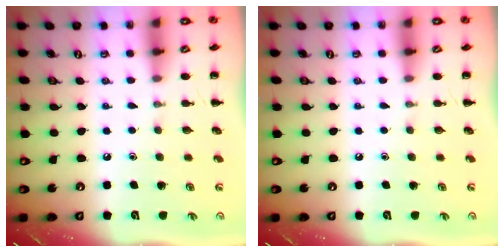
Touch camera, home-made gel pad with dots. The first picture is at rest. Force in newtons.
{"total": 0.0}